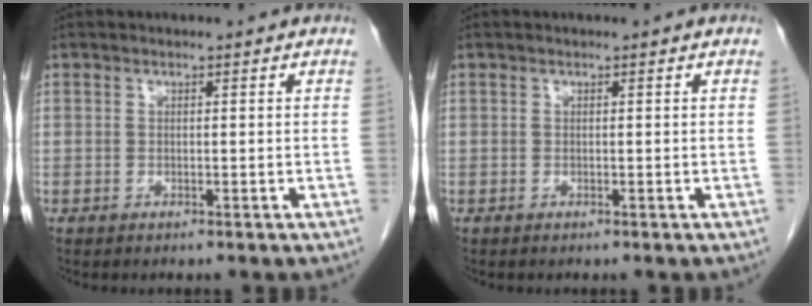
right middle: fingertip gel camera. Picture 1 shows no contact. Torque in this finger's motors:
{"motor_torque": [0.03, 0.03, 0.00, 0.00]}